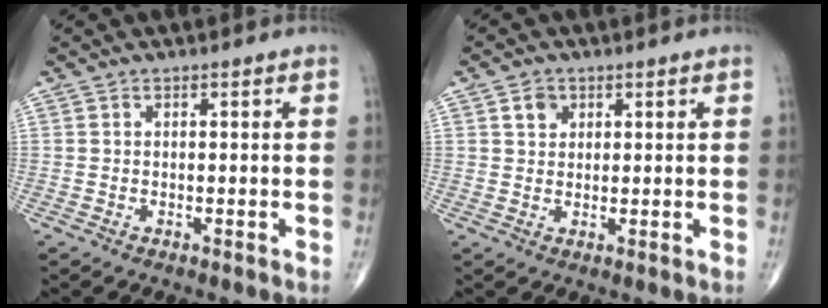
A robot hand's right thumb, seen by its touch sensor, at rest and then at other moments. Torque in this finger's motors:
{"motor_torque": [0.57, 0.56, 0.46, 0.18, -0.01]}